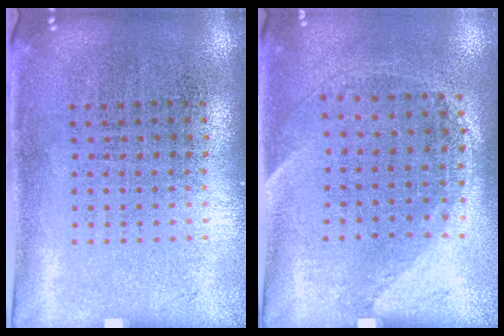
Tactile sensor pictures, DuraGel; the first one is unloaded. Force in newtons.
{"total": 1.4, "press": 0.9, "slide": 1.0}